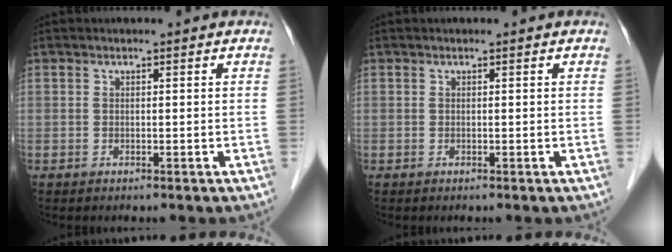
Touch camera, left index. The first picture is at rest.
{"total": 0.0}